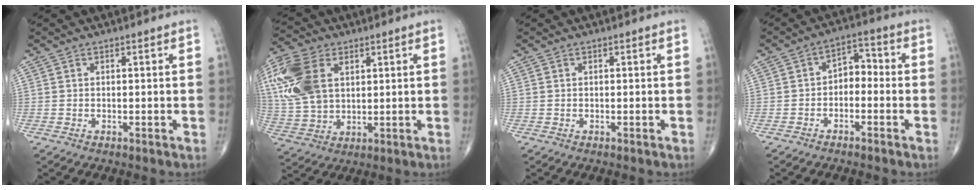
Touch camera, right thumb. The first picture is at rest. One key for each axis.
{"total": 17.0, "fx": 5.2, "fy": 11.0, "fz": 11.8, "tx": -0.269, "ty": -0.005, "tz": 0.103}
{"total": 0.0}
{"total": 5.0, "fx": -1.5, "fy": 3.4, "fz": 3.4, "tx": -0.031, "ty": 0.036, "tz": -0.038}